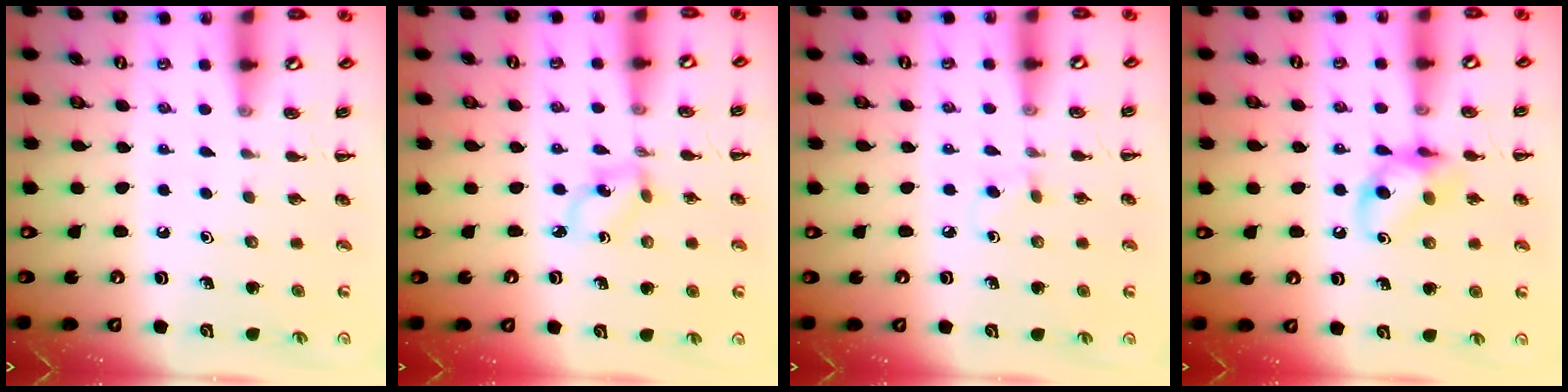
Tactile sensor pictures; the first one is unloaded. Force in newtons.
{"total": 1.8, "press": 1.7, "slide": 0.5}
{"total": 2.7, "press": 2.5, "slide": 0.9}
{"total": 11.6, "press": 11.4, "slide": 1.9}